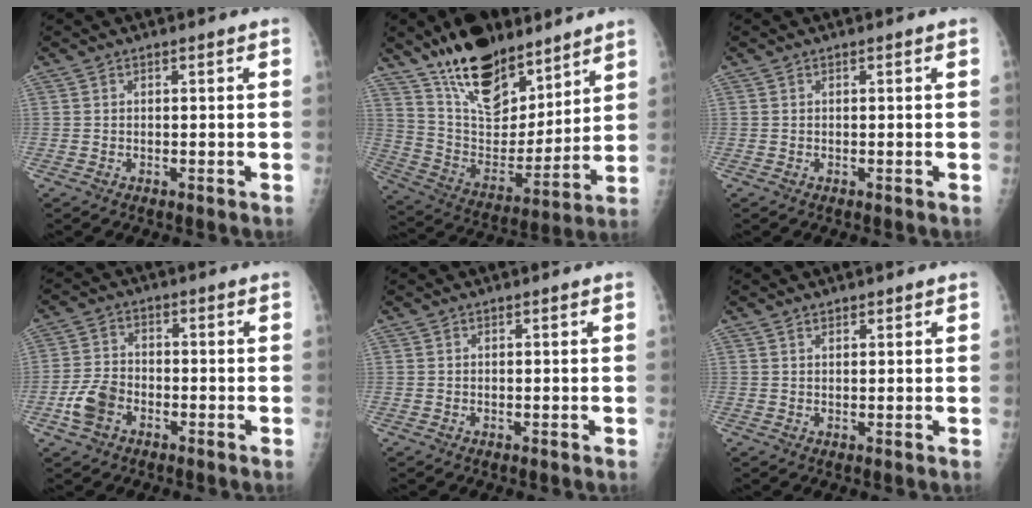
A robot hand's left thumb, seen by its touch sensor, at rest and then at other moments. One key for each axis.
{"total": 22.2, "fx": 15.7, "fy": 10.3, "fz": 11.9, "tx": -0.158, "ty": -0.078, "tz": 0.275}
{"total": 0.0}
{"total": 6.4, "fx": -2.9, "fy": 4.4, "fz": 3.7, "tx": -0.073, "ty": 0.016, "tz": -0.056}
{"total": 0.0}
{"total": 1.0, "fx": 0.9, "fy": 0.5, "fz": 0.3, "tx": 0.002, "ty": -0.005, "tz": 0.012}